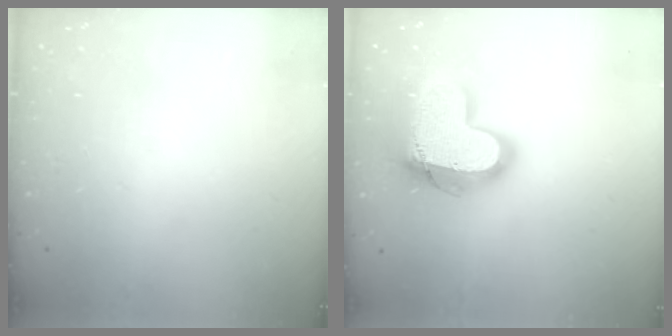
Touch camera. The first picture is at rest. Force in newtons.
{"total": 18.9, "press": 18.8, "slide": 1.5}